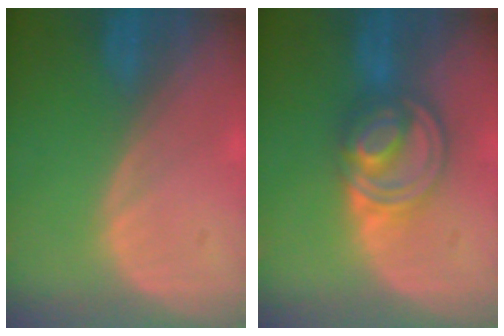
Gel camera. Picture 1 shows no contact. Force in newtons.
{"total": 7.7, "press": 6.7, "slide": 3.9}